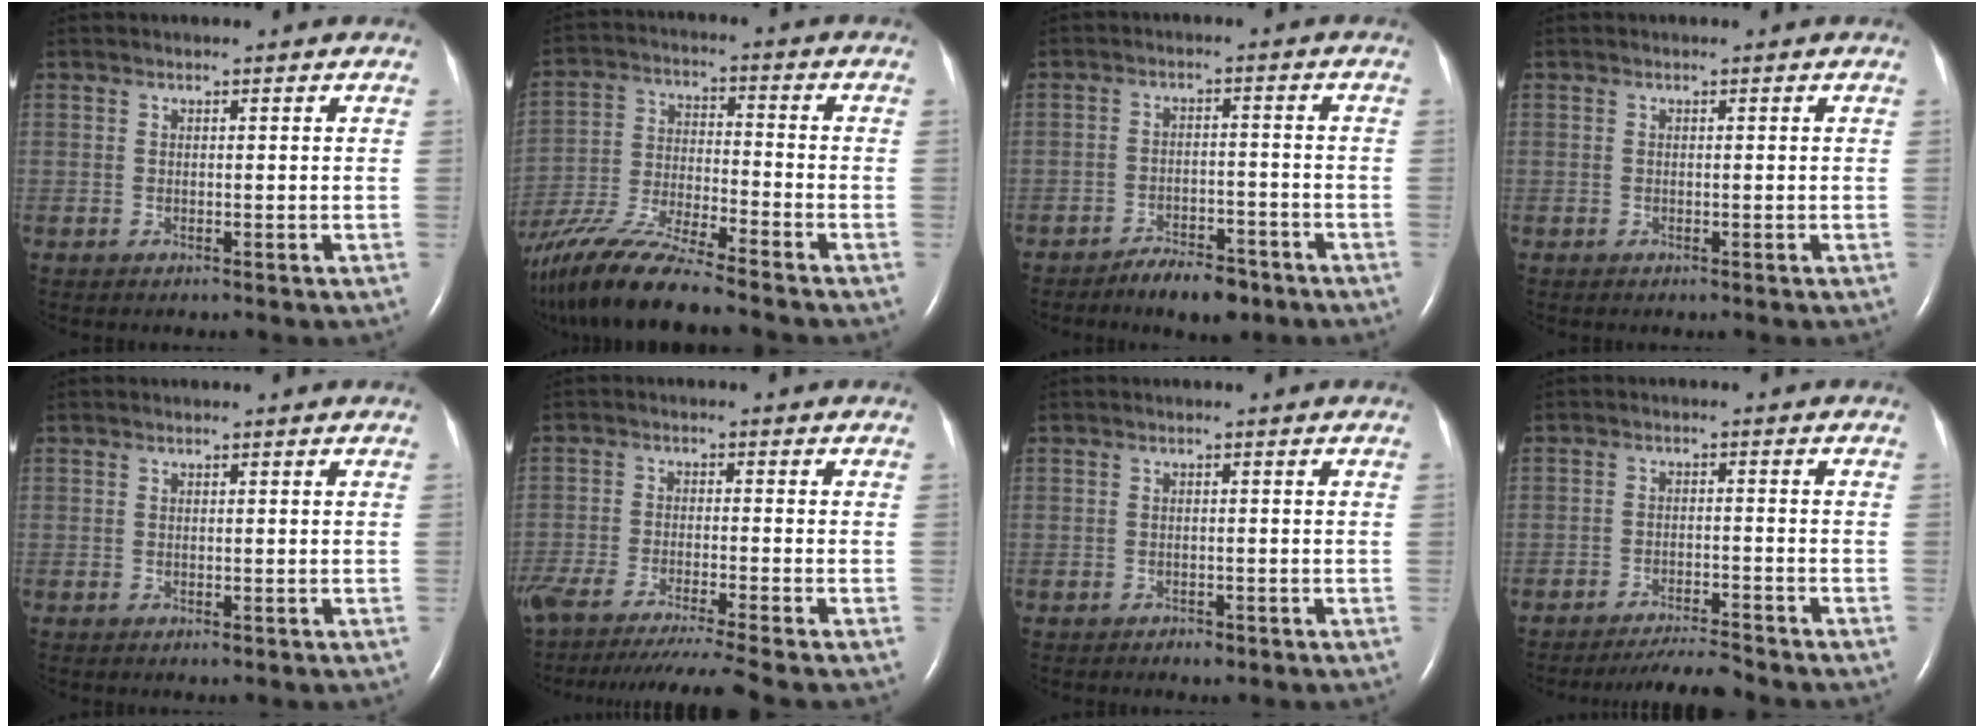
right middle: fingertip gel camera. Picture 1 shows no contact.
{"total": 14.6, "force": [-12.5, 0.3, 7.5], "torque": [-0.153, -0.028, -0.232]}
{"total": 6.1, "force": [-4.8, 2.2, 3.1], "torque": [-0.052, 0.003, -0.073]}
{"total": 0.0}
{"total": 0.0}
{"total": 15.9, "force": [-13.9, -1.9, 7.6], "torque": [-0.117, -0.056, -0.221]}
{"total": 1.1, "force": [-0.8, 0.6, 0.5], "torque": [-0.011, 0.000, -0.010]}
{"total": 5.2, "force": [-5.1, -0.7, 1.1], "torque": [-0.018, -0.015, -0.087]}